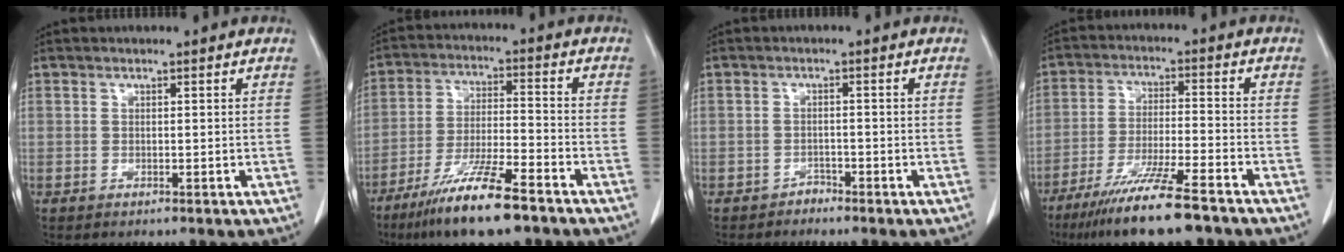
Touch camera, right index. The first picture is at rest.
{"total": 12.9, "force": [-8.9, 1.4, 9.2], "torque": [-0.175, -0.030, -0.159]}
{"total": 1.3, "force": [-1.1, 0.6, -0.1], "torque": [0.005, 0.002, -0.023]}
{"total": 12.7, "force": [-9.3, 0.6, 8.6], "torque": [-0.154, -0.036, -0.160]}